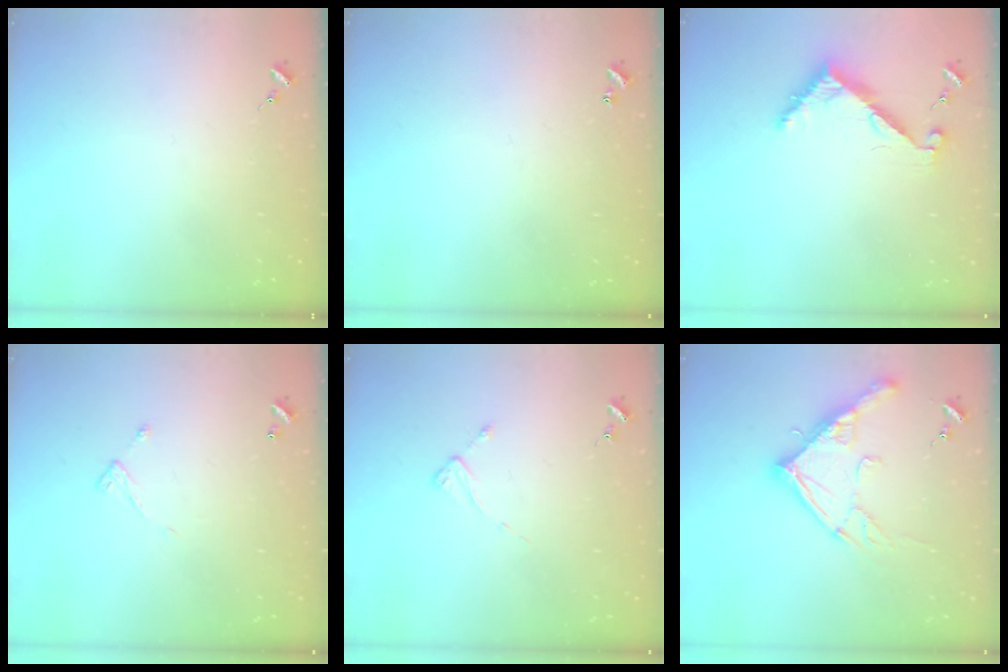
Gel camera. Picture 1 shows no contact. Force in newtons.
{"total": 0.9, "press": 0.9, "slide": 0.2}
{"total": 7.5, "press": 7.5, "slide": 0.1}
{"total": 5.8, "press": 5.8, "slide": 0.4}
{"total": 2.0, "press": 1.9, "slide": 0.4}
{"total": 16.2, "press": 16.1, "slide": 1.7}